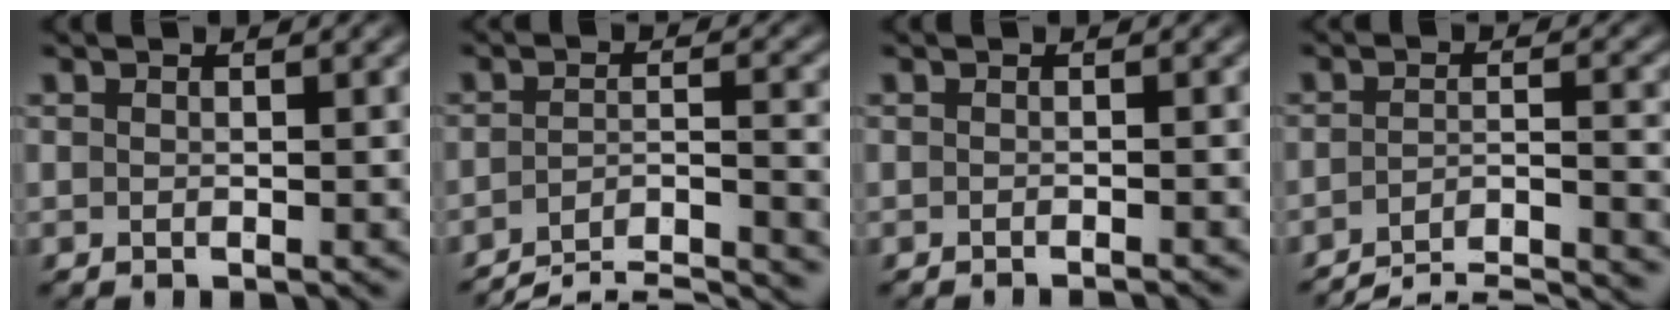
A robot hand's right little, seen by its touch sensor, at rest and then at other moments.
{"total": 8.7, "force": [-7.2, 3.3, 3.7], "torque": [-0.049, -0.035, -0.105]}
{"total": 1.2, "force": [-1.1, -0.3, 0.1], "torque": [-0.002, -0.002, -0.017]}
{"total": 9.6, "force": [-8.4, 3.1, 3.3], "torque": [-0.042, -0.036, -0.125]}